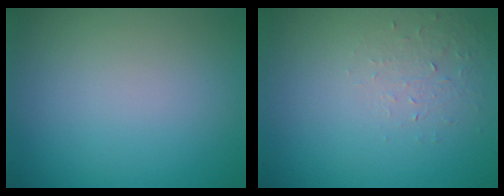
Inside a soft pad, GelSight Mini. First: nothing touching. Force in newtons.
{"total": 1.3, "press": 0.6, "slide": 1.2}